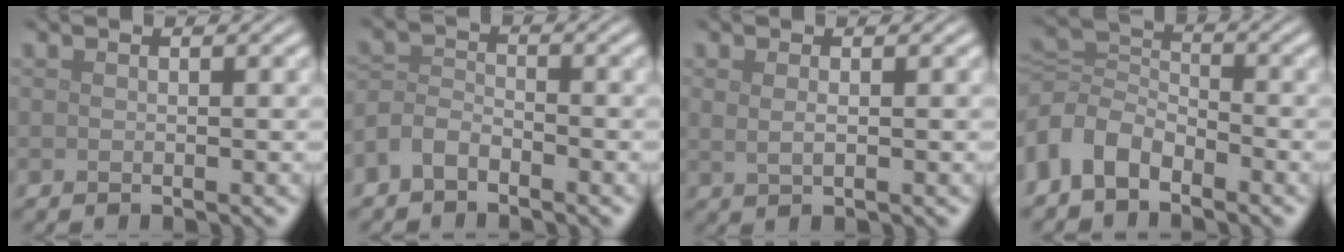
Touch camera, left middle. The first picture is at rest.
{"total": 2.7, "force": [-1.9, 1.5, 1.2], "torque": [-0.026, 0.007, -0.049]}
{"total": 1.2, "force": [0.4, 0.4, 1.1], "torque": [-0.021, -0.002, 0.008]}
{"total": 5.3, "force": [-2.7, 3.5, 2.9], "torque": [-0.066, 0.001, -0.069]}